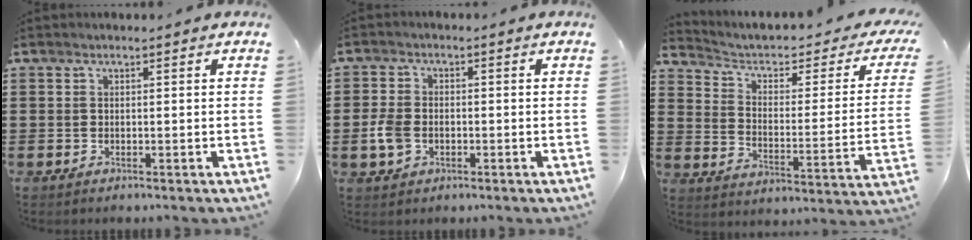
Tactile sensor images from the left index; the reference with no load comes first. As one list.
[{"total": 4.1, "force": [-1.0, 2.8, 2.8], "torque": [-0.080, -0.004, -0.025]}, {"total": 3.6, "force": [1.9, 1.6, 2.6], "torque": [-0.065, -0.016, 0.024]}]